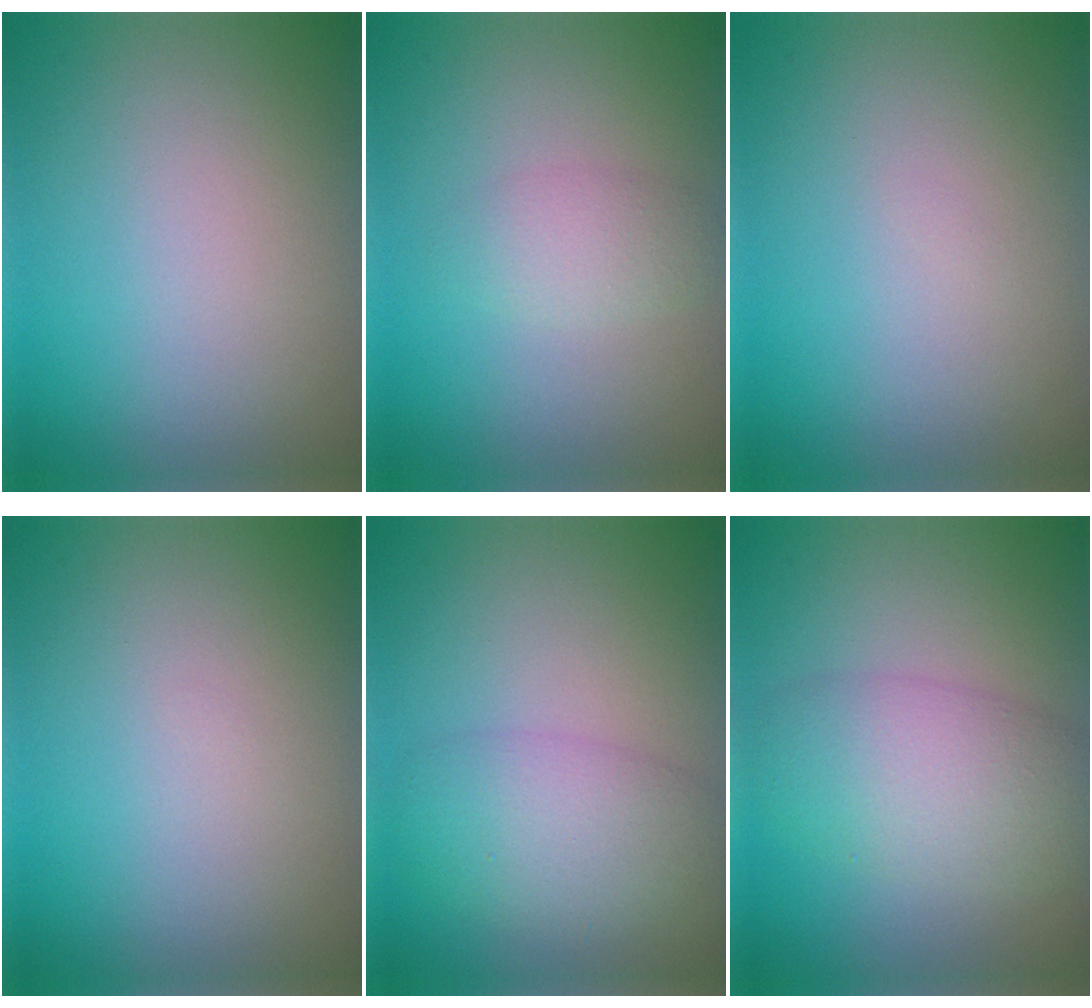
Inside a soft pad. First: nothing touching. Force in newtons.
{"total": 2.0, "press": 2.0, "slide": 0.1}
{"total": 0.0}
{"total": 0.0}
{"total": 4.8, "press": 4.8, "slide": 0.2}
{"total": 5.6, "press": 5.5, "slide": 0.4}